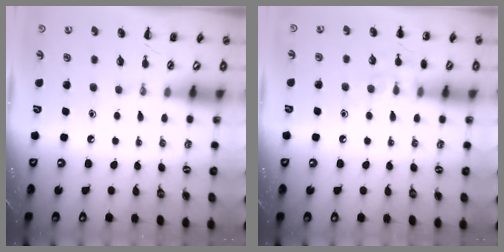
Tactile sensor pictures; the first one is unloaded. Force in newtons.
{"total": 8.0, "press": 7.9, "slide": 1.2}